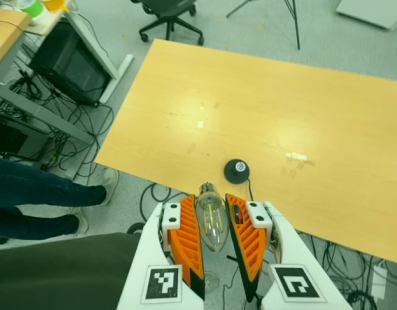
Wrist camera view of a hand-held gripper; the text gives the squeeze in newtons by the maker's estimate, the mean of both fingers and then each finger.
{"total": 13.2, "left": 13.8, "right": 12.6}